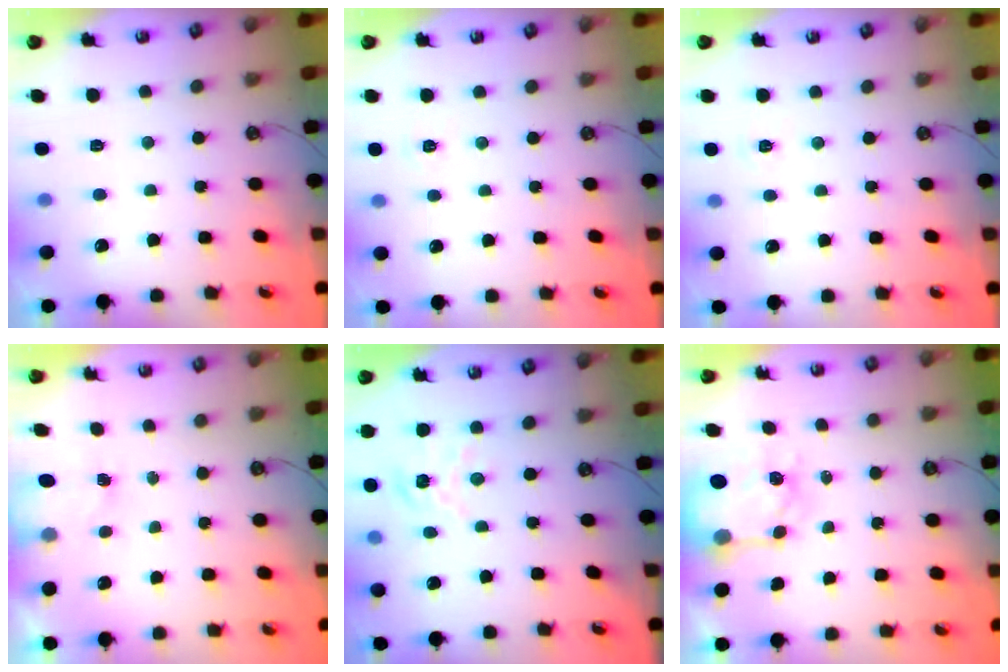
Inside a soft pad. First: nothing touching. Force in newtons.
{"total": 2.1, "press": 2.1, "slide": 0.3}
{"total": 2.1, "press": 2.1, "slide": 0.3}
{"total": 2.3, "press": 2.3, "slide": 0.2}
{"total": 2.5, "press": 2.5, "slide": 0.2}
{"total": 6.0, "press": 6.0, "slide": 0.6}